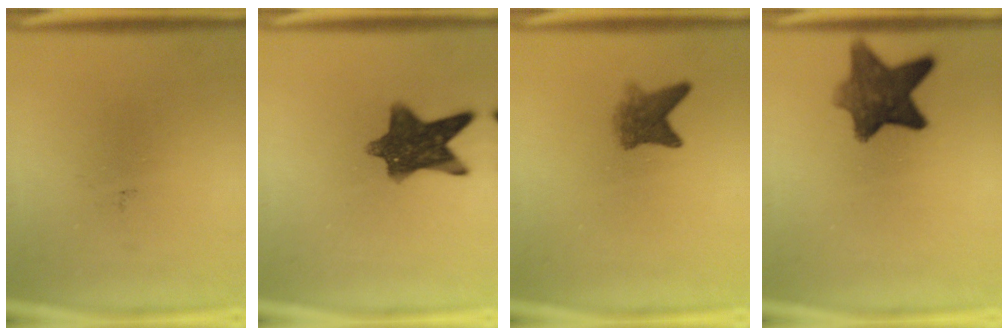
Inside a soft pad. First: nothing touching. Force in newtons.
{"total": 10.1}
{"total": 3.7}
{"total": 9.2}